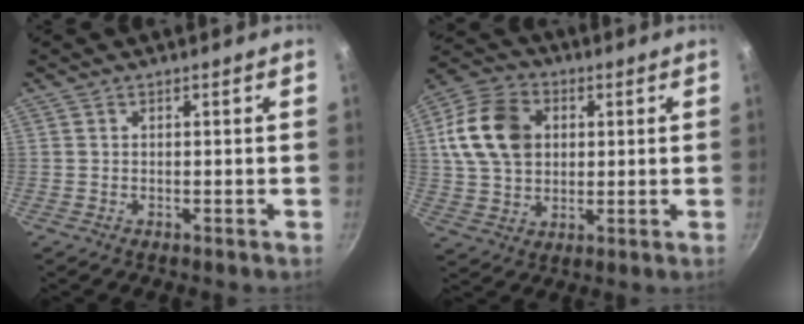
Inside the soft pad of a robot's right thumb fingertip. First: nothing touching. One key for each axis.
{"total": 14.9, "fx": 3.1, "fy": 11.1, "fz": 9.5, "tx": -0.156, "ty": 0.009, "tz": 0.049}